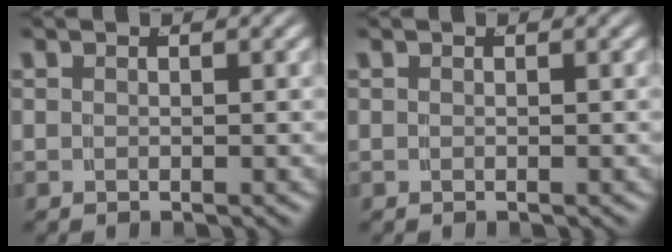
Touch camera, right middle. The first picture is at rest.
{"total": 0.0}